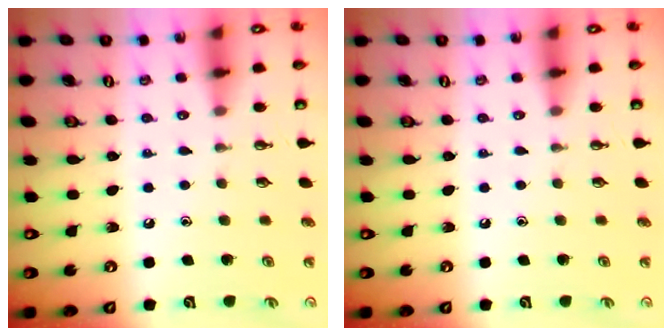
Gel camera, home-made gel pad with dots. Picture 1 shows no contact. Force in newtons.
{"total": 0.0}